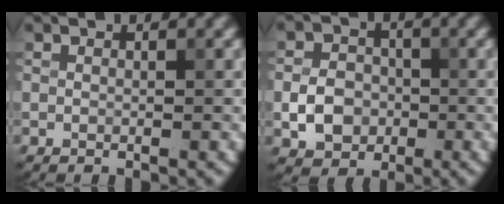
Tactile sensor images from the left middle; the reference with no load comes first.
{"total": 3.9, "force": [-1.0, 3.2, 2.0], "torque": [-0.033, 0.001, -0.020]}